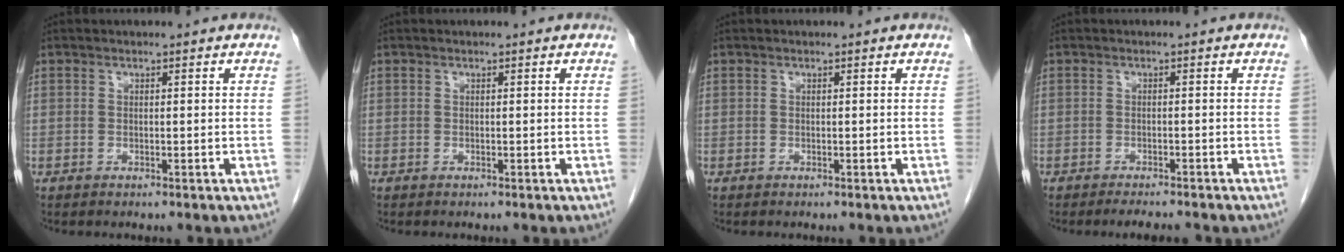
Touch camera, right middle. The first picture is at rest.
{"total": 0.0}
{"total": 0.0}
{"total": 3.4, "force": [-3.1, 0.3, 1.3], "torque": [-0.017, -0.007, -0.043]}